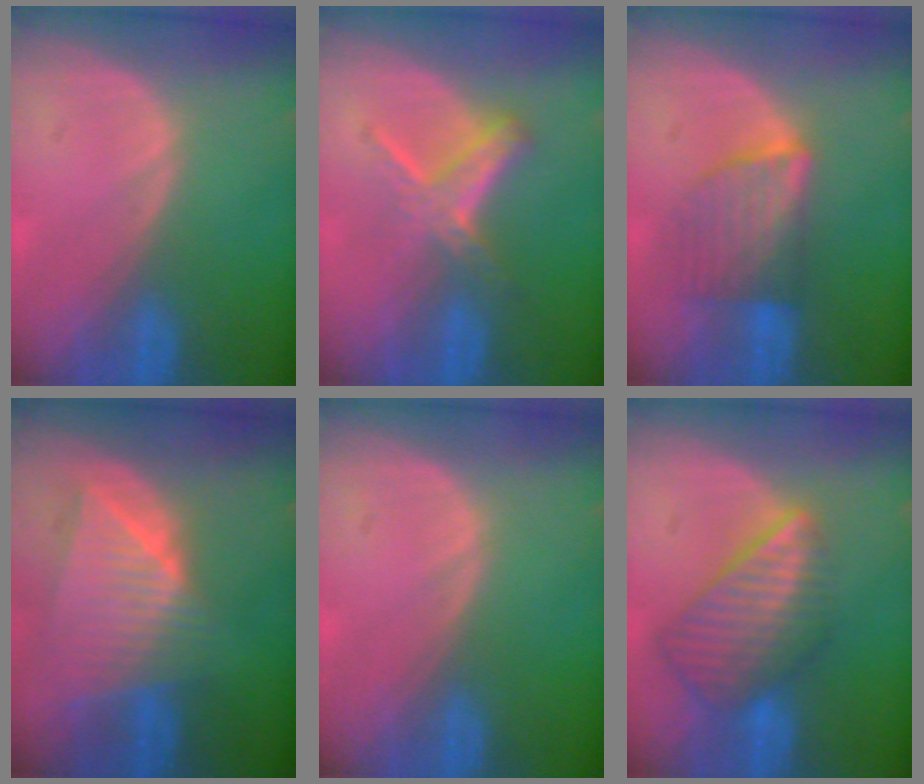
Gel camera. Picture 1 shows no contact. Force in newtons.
{"total": 6.1, "press": 5.2, "slide": 3.2}
{"total": 6.3, "press": 6.3, "slide": 0.4}
{"total": 9.1, "press": 8.0, "slide": 4.4}
{"total": 0.0}
{"total": 8.8, "press": 7.6, "slide": 4.4}